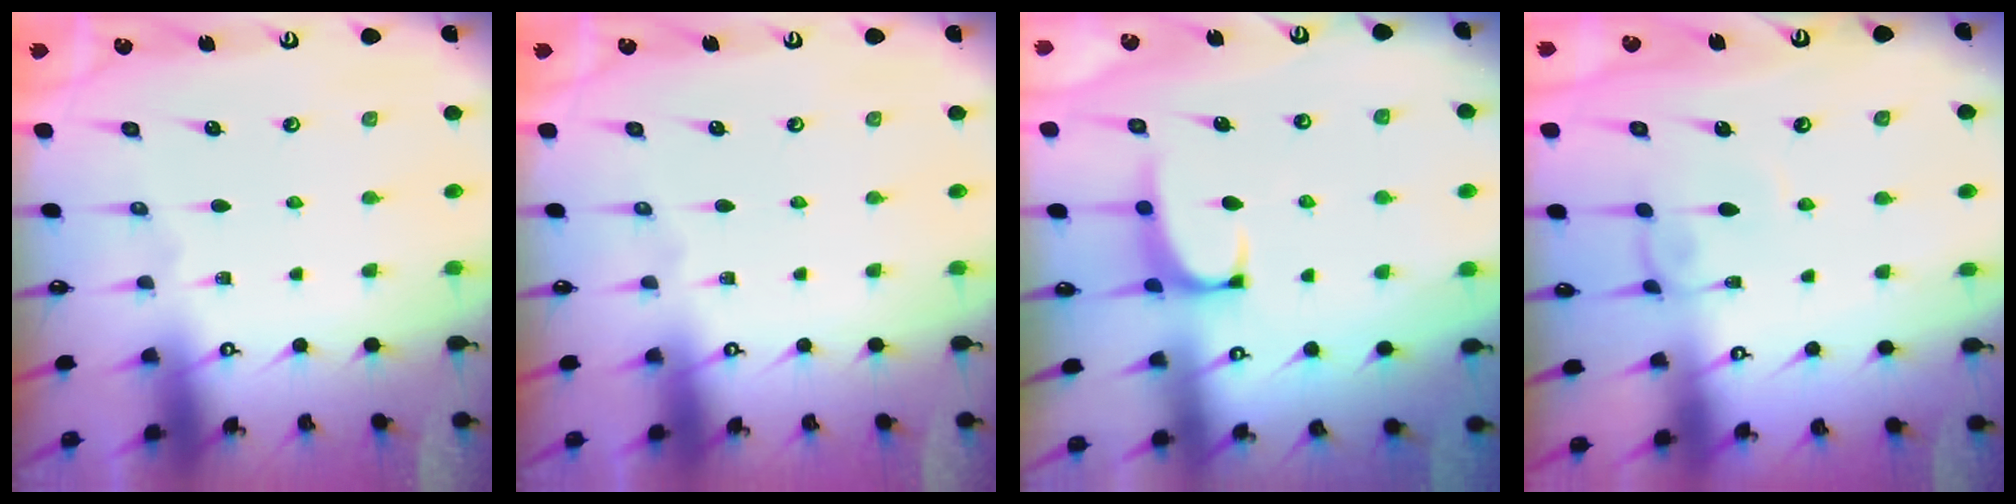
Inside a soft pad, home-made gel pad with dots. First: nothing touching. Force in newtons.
{"total": 0.0}
{"total": 1.0, "press": 0.4, "slide": 0.9}
{"total": 0.6, "press": 0.4, "slide": 0.4}